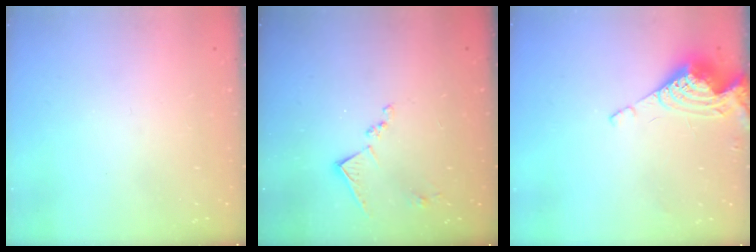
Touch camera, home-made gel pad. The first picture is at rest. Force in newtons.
{"total": 10.2, "press": 10.1, "slide": 0.6}
{"total": 8.5, "press": 8.4, "slide": 1.1}